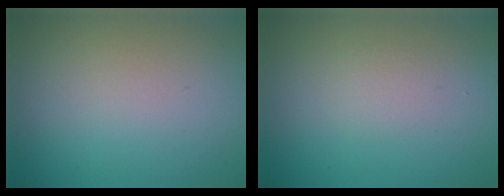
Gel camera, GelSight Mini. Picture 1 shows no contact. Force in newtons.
{"total": 0.9, "press": 0.9, "slide": 0.0}